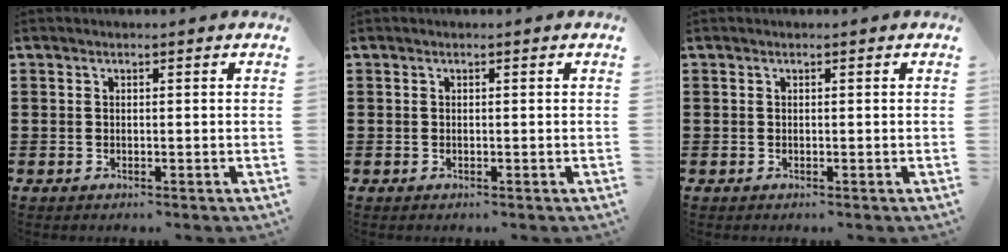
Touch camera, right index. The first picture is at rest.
{"total": 0.0}
{"total": 0.0}